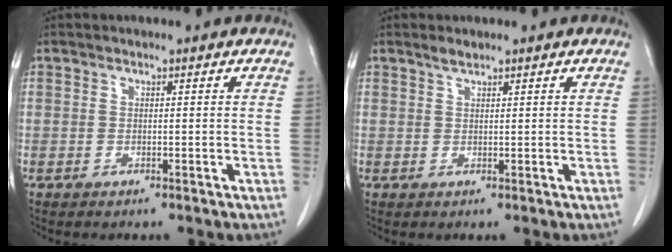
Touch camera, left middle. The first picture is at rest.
{"total": 0.7, "force": [0.7, 0.0, 0.2], "torque": [-0.009, -0.002, 0.016]}